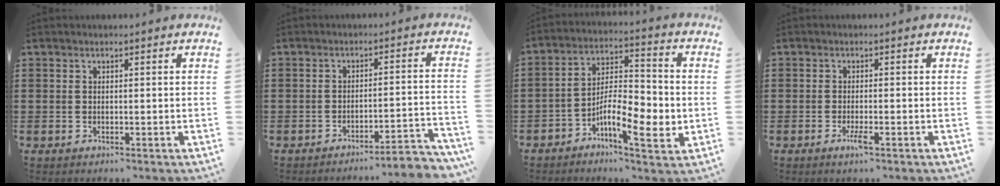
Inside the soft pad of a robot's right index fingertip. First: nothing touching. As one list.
[{"total": 3.9, "force": [-3.6, -0.2, 1.6], "torque": [-0.029, -0.012, -0.073]}, {"total": 9.3, "force": [-3.8, 3.2, 7.9], "torque": [-0.149, -0.001, -0.070]}, {"total": 2.0, "force": [-1.0, 0.2, 1.7], "torque": [-0.043, -0.009, -0.022]}]